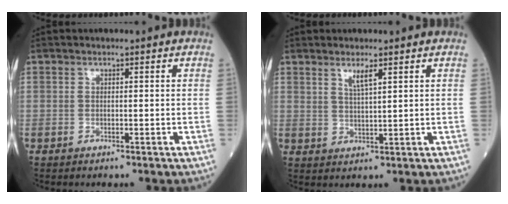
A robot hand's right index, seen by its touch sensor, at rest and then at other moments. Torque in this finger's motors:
{"motor_torque": [0.01, 0.13, 0.02, 0.01]}